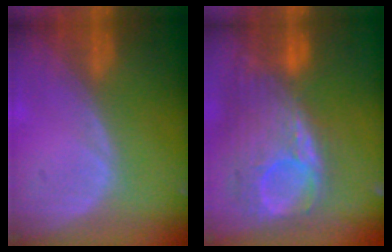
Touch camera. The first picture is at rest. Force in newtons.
{"total": 12.5, "press": 10.6, "slide": 6.6}